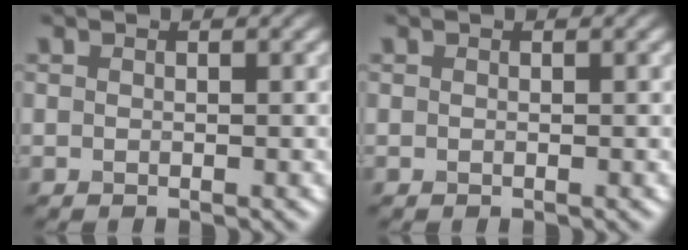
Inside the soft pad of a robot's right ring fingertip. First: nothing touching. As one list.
[{"total": 0.0}]